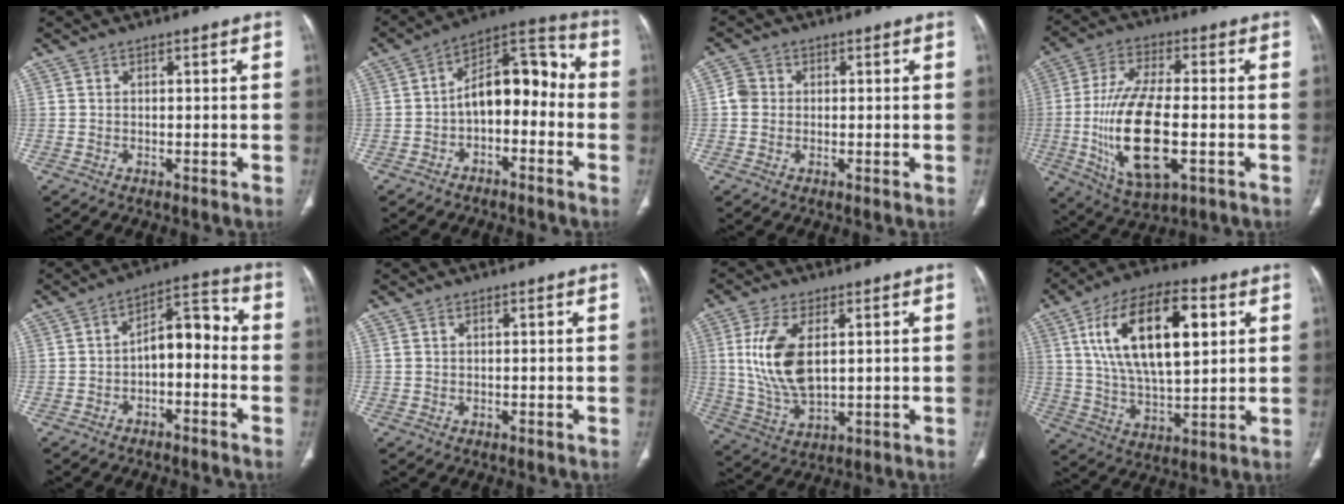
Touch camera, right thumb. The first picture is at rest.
{"total": 12.8, "force": [-2.2, 7.5, 10.1], "torque": [-0.124, 0.061, -0.045]}
{"total": 3.1, "force": [0.0, 2.8, 1.3], "torque": [-0.016, 0.007, -0.005]}
{"total": 18.0, "force": [-3.3, 7.2, 16.2], "torque": [-0.325, 0.001, -0.051]}
{"total": 8.6, "force": [-2.1, 4.7, 6.9], "torque": [-0.084, 0.050, -0.040]}
{"total": 0.8, "force": [0.4, 0.5, 0.5], "torque": [-0.014, 0.010, 0.012]}
{"total": 12.6, "force": [2.5, 6.3, 10.6], "torque": [-0.223, -0.013, 0.059]}
{"total": 21.6, "force": [6.5, 9.8, 18.0], "torque": [-0.302, -0.005, 0.112]}